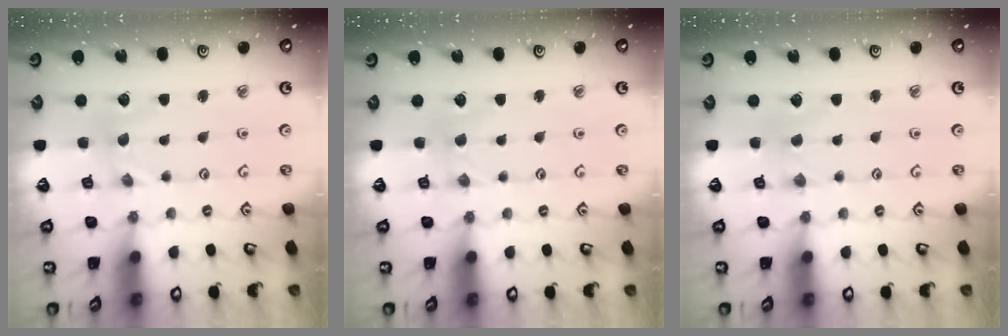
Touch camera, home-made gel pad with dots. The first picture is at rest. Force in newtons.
{"total": 1.7, "press": 1.7, "slide": 0.4}
{"total": 0.0}